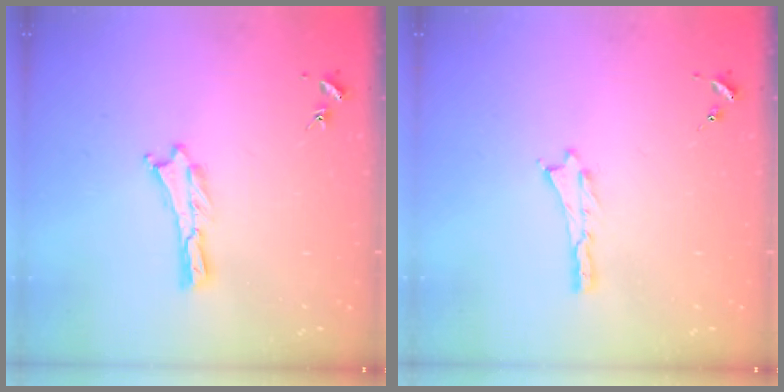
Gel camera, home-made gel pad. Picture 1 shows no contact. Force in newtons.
{"total": 0.0}